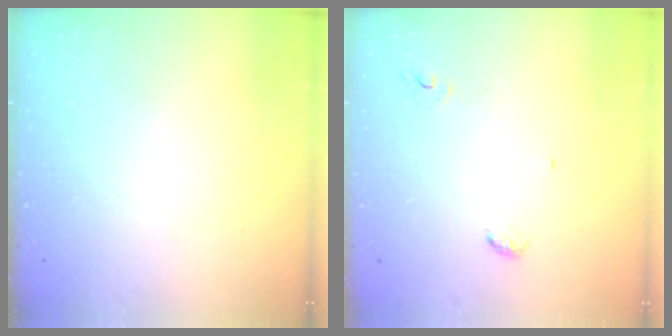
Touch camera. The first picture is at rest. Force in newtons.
{"total": 3.7, "press": 3.7, "slide": 0.3}